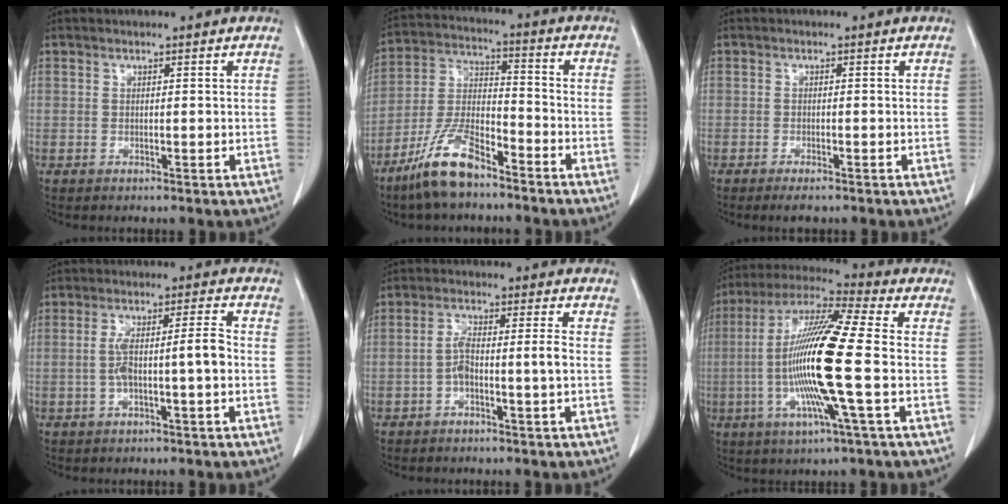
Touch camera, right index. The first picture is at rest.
{"total": 11.2, "force": [-8.1, 2.9, 7.1], "torque": [-0.155, -0.009, -0.161]}
{"total": 2.3, "force": [-1.7, 0.5, 1.4], "torque": [-0.023, -0.004, -0.025]}
{"total": 6.4, "force": [-1.2, 0.6, 6.3], "torque": [-0.120, 0.025, -0.016]}
{"total": 4.6, "force": [-1.4, 0.2, 4.4], "torque": [-0.087, 0.020, -0.022]}
{"total": 17.3, "force": [-2.7, -0.1, 17.1], "torque": [-0.343, -0.006, -0.064]}